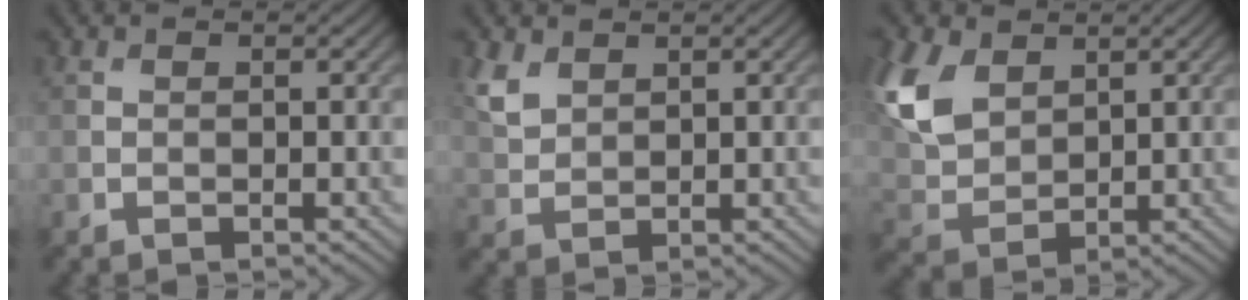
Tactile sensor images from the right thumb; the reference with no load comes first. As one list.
[{"total": 3.3, "force": [2.1, 1.9, 1.7], "torque": [-0.046, 0.000, 0.048]}, {"total": 9.8, "force": [4.2, 6.2, 6.3], "torque": [-0.189, 0.017, 0.088]}]